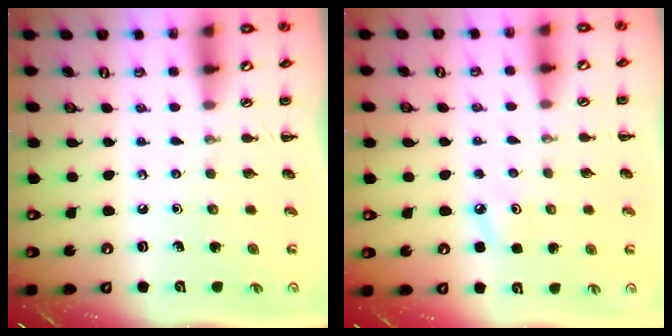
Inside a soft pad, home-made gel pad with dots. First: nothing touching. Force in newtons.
{"total": 4.9, "press": 4.7, "slide": 1.4}